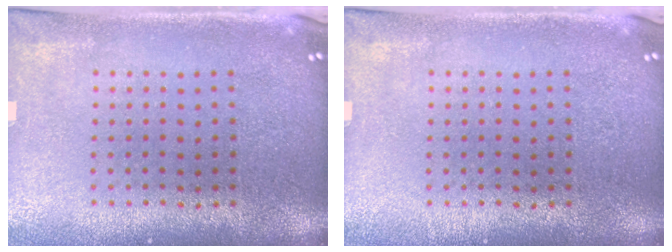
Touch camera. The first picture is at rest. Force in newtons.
{"total": 0.0}